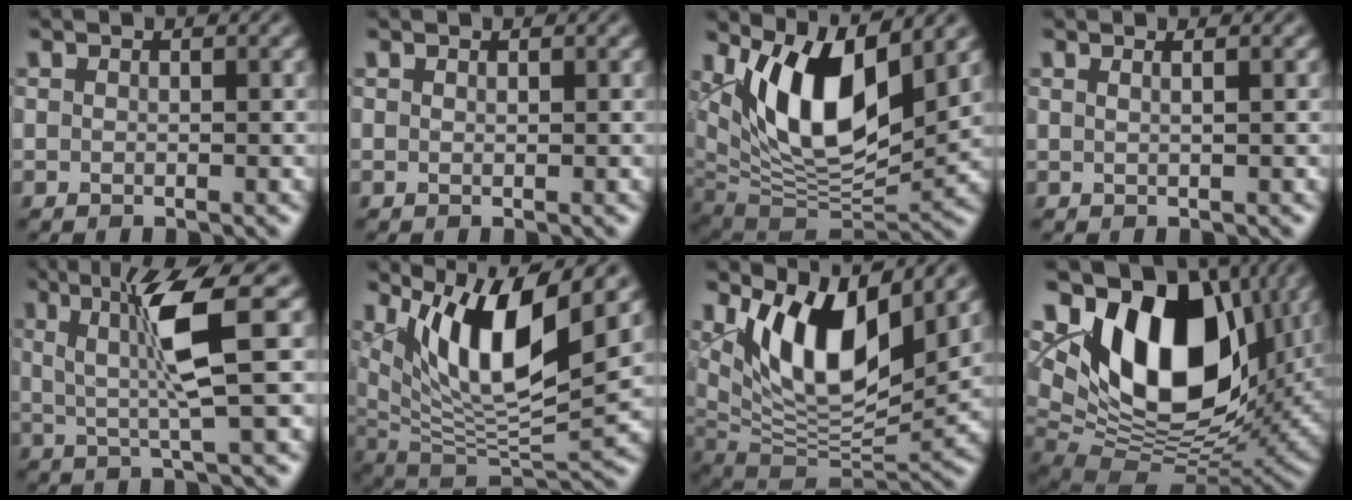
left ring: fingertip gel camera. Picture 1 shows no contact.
{"total": 0.0}
{"total": 11.5, "force": [4.7, 4.9, 9.3], "torque": [-0.158, -0.014, 0.090]}
{"total": 1.6, "force": [0.8, 0.8, 1.2], "torque": [-0.002, 0.000, -0.005]}
{"total": 6.2, "force": [1.5, 0.5, 6.0], "torque": [-0.119, 0.001, 0.032]}
{"total": 10.3, "force": [4.7, 2.9, 8.7], "torque": [-0.151, -0.009, 0.094]}
{"total": 10.7, "force": [4.5, 4.4, 8.6], "torque": [-0.143, -0.019, 0.090]}
{"total": 14.1, "force": [4.9, 8.3, 10.2], "torque": [-0.153, -0.002, 0.082]}